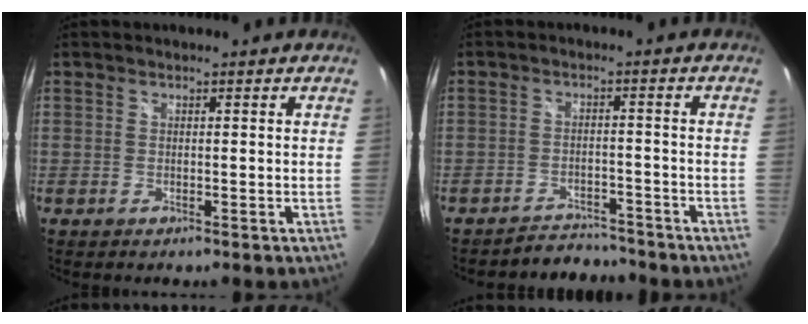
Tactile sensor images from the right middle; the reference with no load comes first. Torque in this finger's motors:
{"motor_torque": [-0.71, -1.23, -0.26, -0.11]}